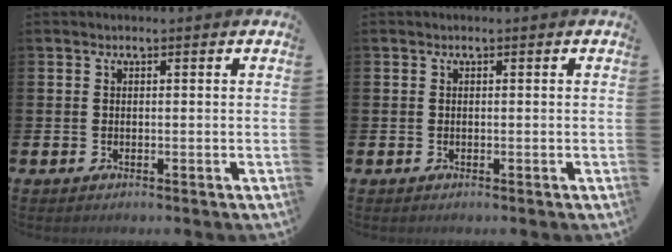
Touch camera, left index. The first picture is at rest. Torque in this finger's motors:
{"motor_torque": [-0.08, 0.00, 0.03, -0.01]}